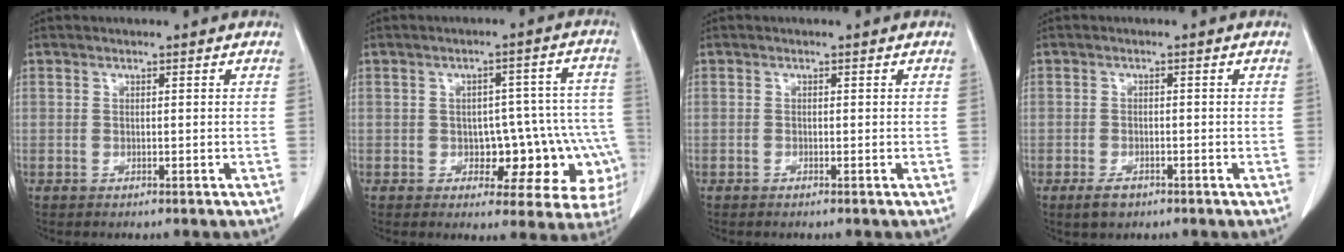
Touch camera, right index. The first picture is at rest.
{"total": 13.9, "force": [-4.5, 7.2, 11.0], "torque": [-0.075, 0.040, -0.045]}
{"total": 0.0}
{"total": 2.7, "force": [-1.7, 1.5, 1.5], "torque": [-0.029, -0.001, -0.021]}